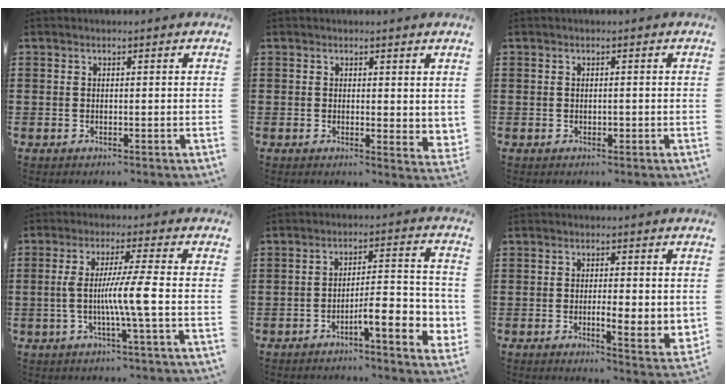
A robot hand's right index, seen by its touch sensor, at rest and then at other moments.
{"total": 1.4, "force": [1.0, 0.8, 0.5], "torque": [-0.006, 0.000, 0.018]}
{"total": 0.7, "force": [-0.2, 0.3, 0.6], "torque": [-0.014, -0.004, -0.003]}
{"total": 7.6, "force": [-1.3, -0.5, 7.5], "torque": [-0.140, -0.010, -0.029]}
{"total": 7.5, "force": [-3.4, 1.4, 6.5], "torque": [-0.097, -0.009, -0.061]}
{"total": 4.0, "force": [-0.2, 1.2, 3.8], "torque": [-0.062, 0.002, -0.007]}